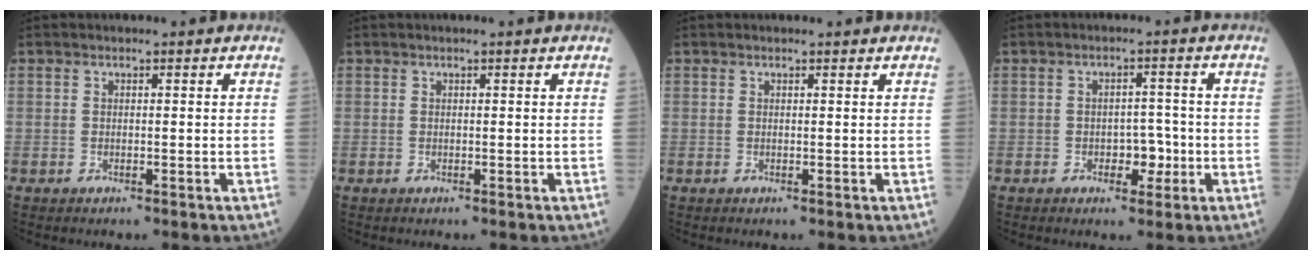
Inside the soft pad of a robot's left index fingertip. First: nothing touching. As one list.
[{"total": 0.6, "force": [0.5, -0.1, 0.3], "torque": [-0.005, 0.005, 0.011]}, {"total": 0.7, "force": [0.7, 0.1, 0.1], "torque": [-0.009, 0.000, 0.007]}, {"total": 3.6, "force": [-1.2, 2.1, 2.6], "torque": [-0.032, 0.006, -0.015]}]